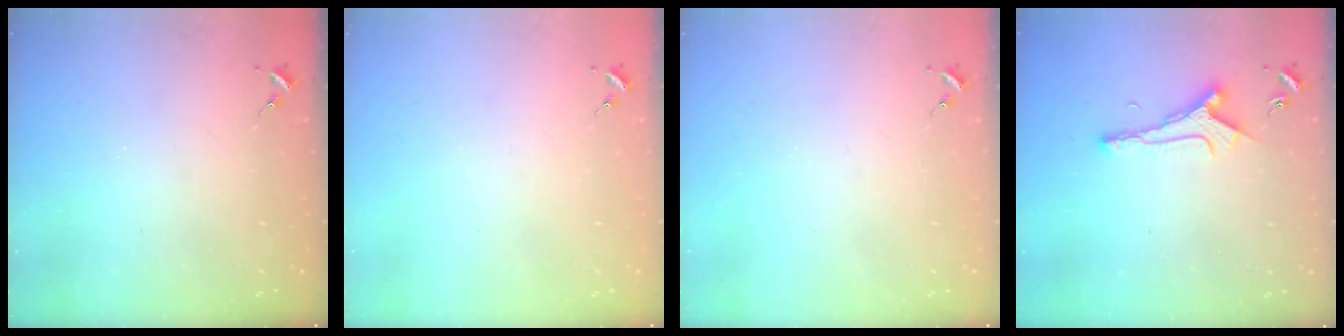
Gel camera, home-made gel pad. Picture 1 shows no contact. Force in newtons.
{"total": 0.0}
{"total": 0.0}
{"total": 6.9, "press": 6.8, "slide": 1.0}